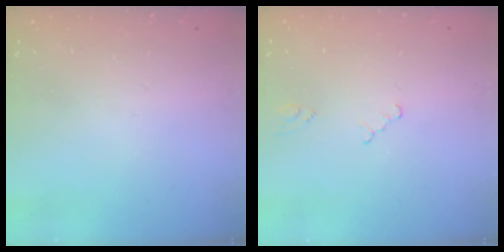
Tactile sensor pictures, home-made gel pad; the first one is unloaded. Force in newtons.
{"total": 0.0}